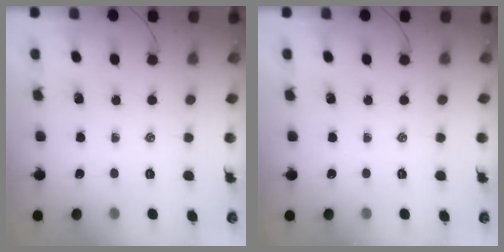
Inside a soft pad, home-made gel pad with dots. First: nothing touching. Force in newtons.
{"total": 0.0}